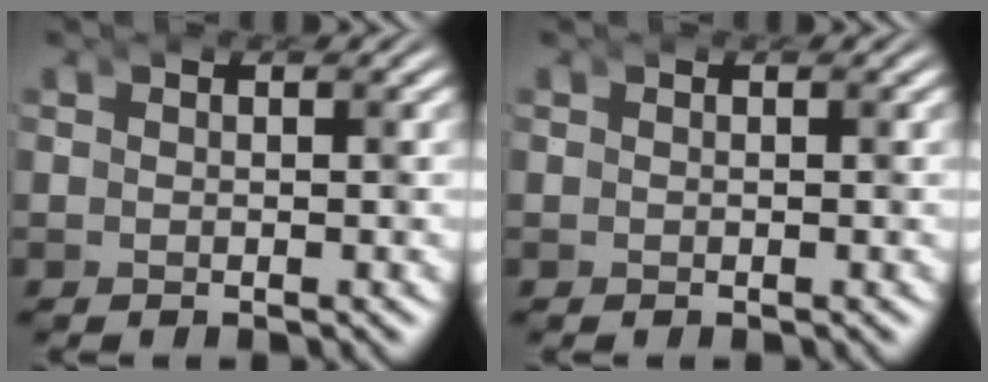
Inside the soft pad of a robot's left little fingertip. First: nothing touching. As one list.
[{"total": 0.0}]